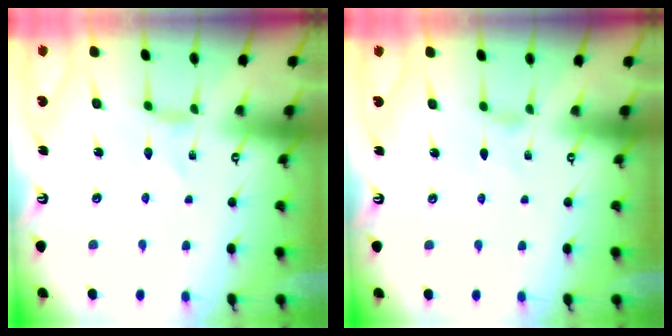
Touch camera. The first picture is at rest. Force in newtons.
{"total": 0.0}